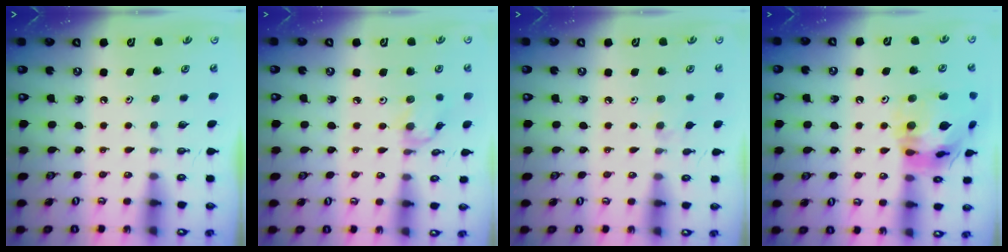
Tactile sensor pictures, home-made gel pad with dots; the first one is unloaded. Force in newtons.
{"total": 5.4, "press": 5.4, "slide": 0.3}
{"total": 5.2, "press": 5.2, "slide": 0.7}
{"total": 20.5, "press": 20.4, "slide": 2.3}